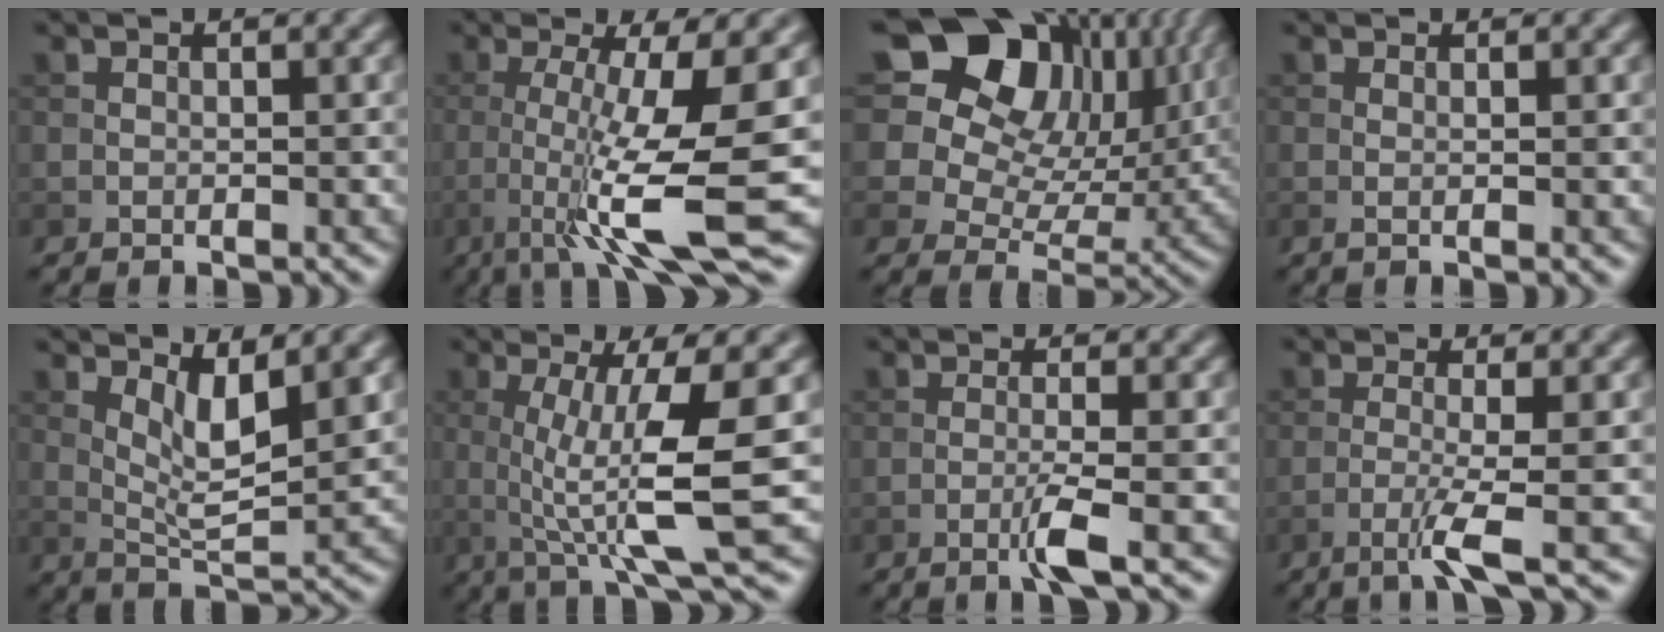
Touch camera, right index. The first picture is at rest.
{"total": 10.3, "force": [-2.0, 1.8, 9.9], "torque": [-0.150, -0.008, -0.035]}
{"total": 18.2, "force": [9.5, 12.4, 9.3], "torque": [-0.217, 0.076, 0.150]}
{"total": 1.3, "force": [0.1, 0.3, 1.3], "torque": [-0.018, 0.003, -0.002]}
{"total": 4.1, "force": [1.8, 1.1, 3.5], "torque": [-0.068, -0.012, 0.036]}
{"total": 8.4, "force": [0.5, 1.6, 8.2], "torque": [-0.125, -0.006, 0.012]}
{"total": 2.6, "force": [-1.0, 0.1, 2.4], "torque": [-0.045, 0.003, -0.027]}
{"total": 3.5, "force": [-1.5, 0.3, 3.2], "torque": [-0.058, 0.002, -0.042]}